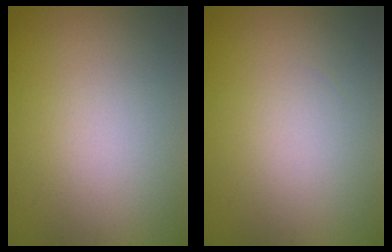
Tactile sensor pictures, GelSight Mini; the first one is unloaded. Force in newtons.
{"total": 0.0}